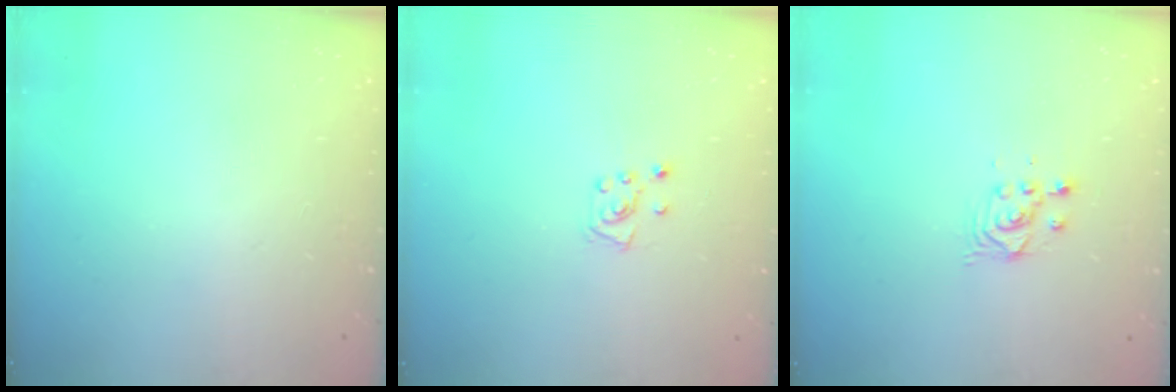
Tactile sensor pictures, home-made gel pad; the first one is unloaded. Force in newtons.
{"total": 5.9, "press": 5.8, "slide": 0.7}
{"total": 2.9, "press": 2.9, "slide": 0.1}